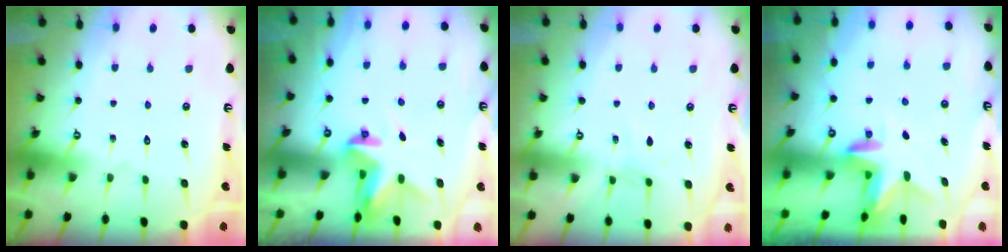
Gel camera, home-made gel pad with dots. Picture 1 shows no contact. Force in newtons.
{"total": 3.5, "press": 3.5, "slide": 0.2}
{"total": 4.7, "press": 4.6, "slide": 0.6}
{"total": 3.0, "press": 3.0, "slide": 0.2}